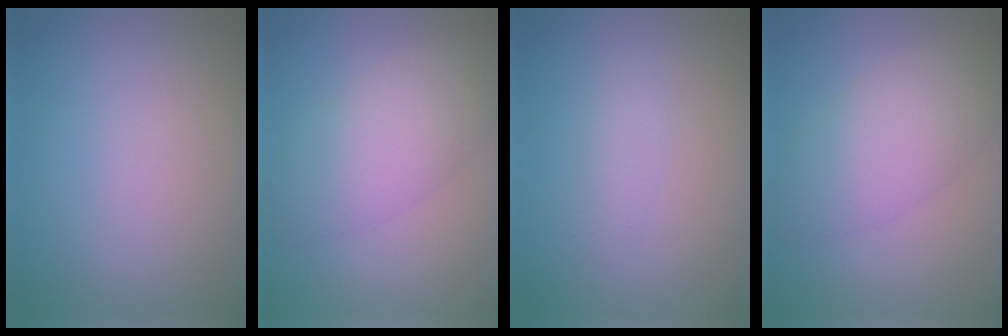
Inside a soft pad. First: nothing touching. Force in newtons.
{"total": 5.4, "press": 5.4, "slide": 0.1}
{"total": 1.3, "press": 1.3, "slide": 0.1}
{"total": 5.4, "press": 5.4, "slide": 0.1}